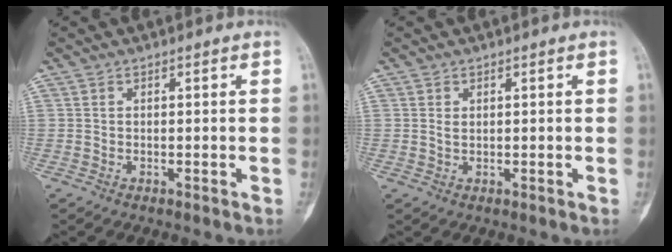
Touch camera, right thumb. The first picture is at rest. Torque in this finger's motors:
{"motor_torque": [-0.29, -0.36, 0.24, -0.12, -0.11]}